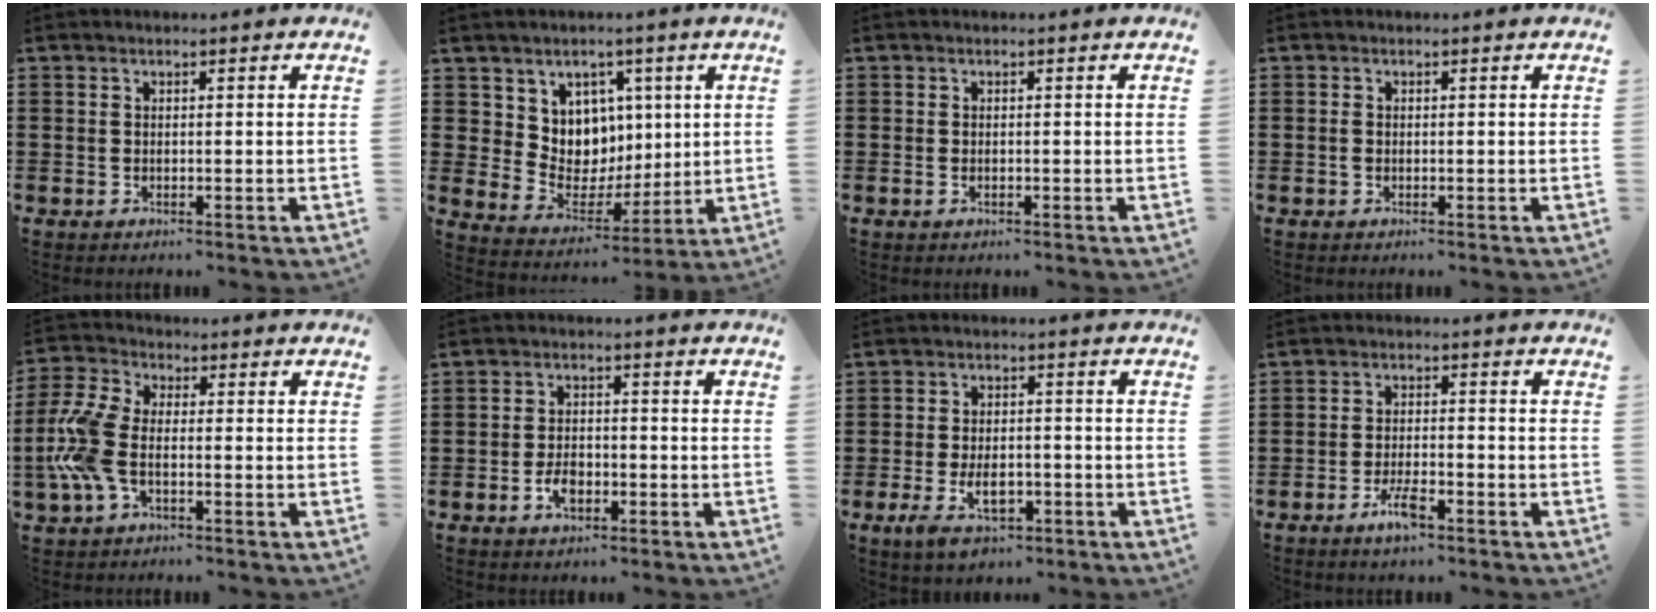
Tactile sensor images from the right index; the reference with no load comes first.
{"total": 7.8, "force": [3.6, 6.9, 0.8], "torque": [-0.049, -0.035, 0.072]}
{"total": 0.5, "force": [-0.2, 0.3, 0.4], "torque": [-0.009, -0.001, -0.004]}
{"total": 0.7, "force": [-0.2, 0.4, 0.6], "torque": [-0.020, -0.002, -0.006]}
{"total": 8.5, "force": [-1.8, 4.5, 7.0], "torque": [-0.183, -0.006, -0.040]}
{"total": 3.6, "force": [-1.5, 2.0, 2.6], "torque": [-0.060, 0.000, -0.031]}
{"total": 6.1, "force": [-2.6, 3.3, 4.4], "torque": [-0.083, -0.001, -0.052]}
{"total": 4.7, "force": [-2.8, 1.3, 3.5], "torque": [-0.075, -0.001, -0.055]}